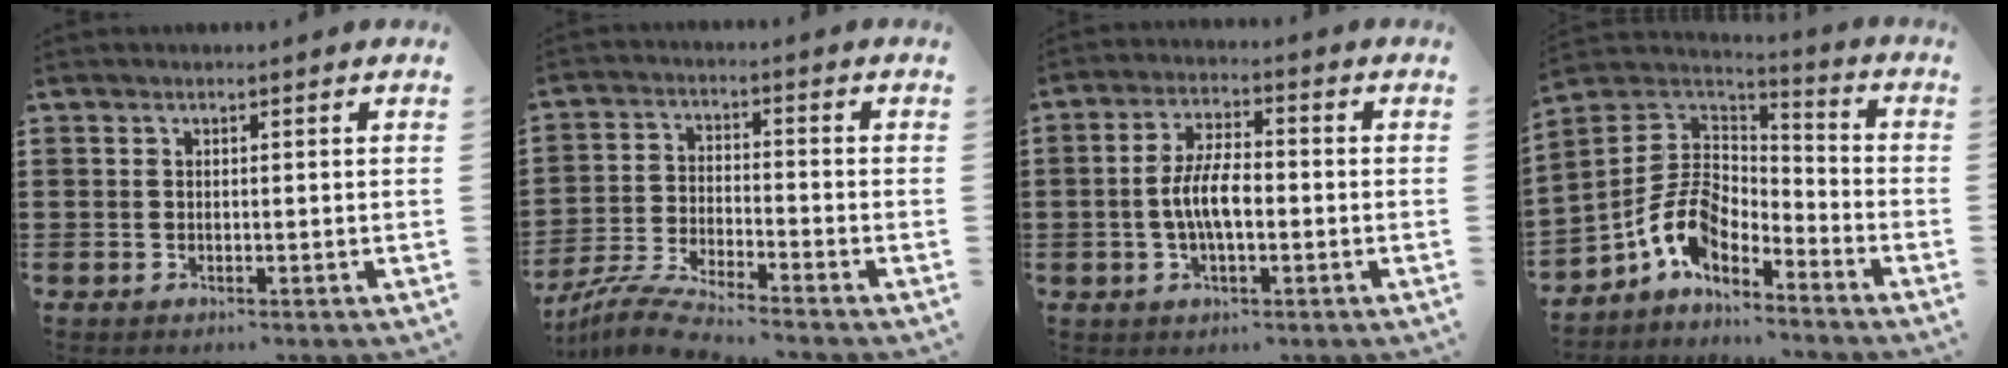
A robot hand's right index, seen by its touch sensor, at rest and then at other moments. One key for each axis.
{"total": 6.2, "fx": -6.0, "fy": -0.4, "fz": 1.7, "tx": -0.052, "ty": -0.011, "tz": -0.121}
{"total": 6.6, "fx": -1.0, "fy": 2.7, "fz": 5.9, "tx": -0.123, "ty": 0.002, "tz": -0.024}
{"total": 8.9, "fx": -4.5, "fy": 5.4, "fz": 5.4, "tx": -0.139, "ty": 0.001, "tz": -0.095}